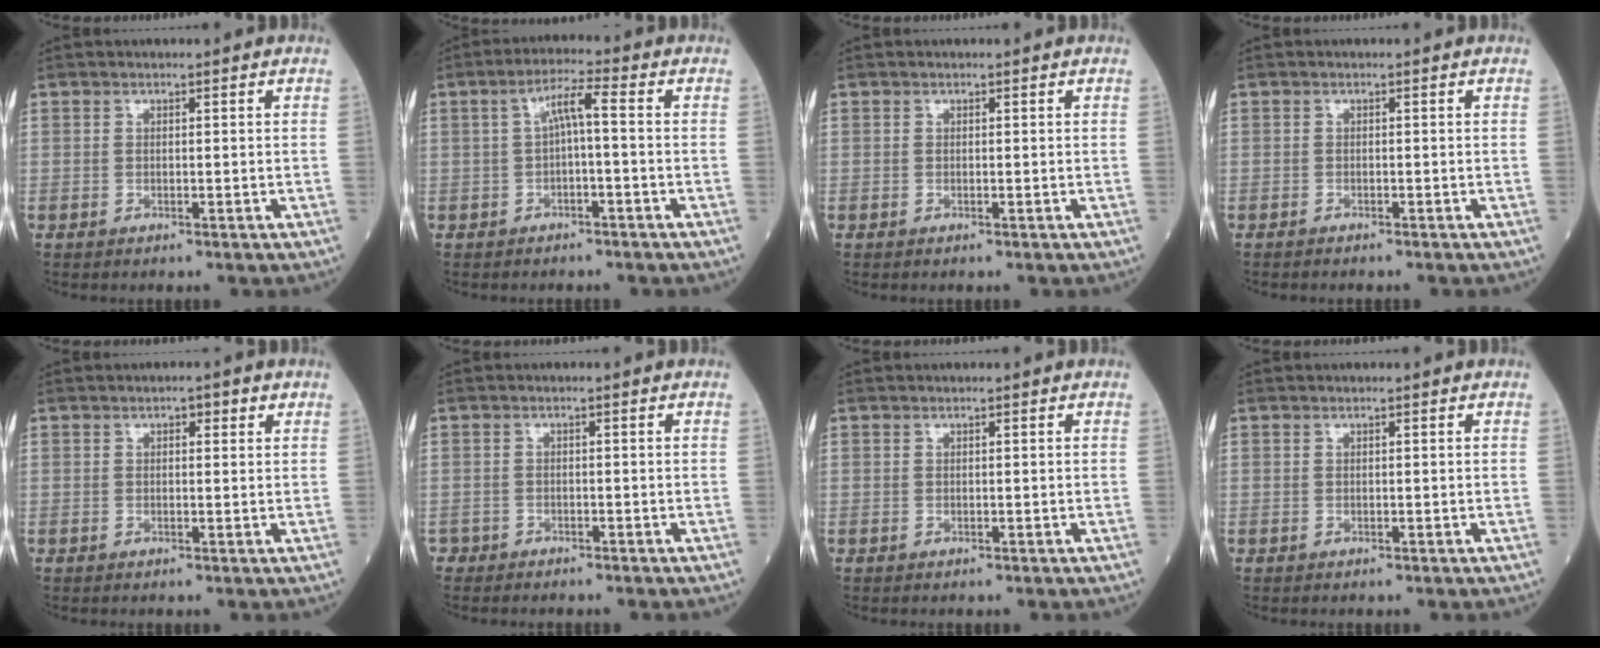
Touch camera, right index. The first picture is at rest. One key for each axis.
{"total": 4.3, "fx": 0.0, "fy": 0.5, "fz": 4.2, "tx": -0.075, "ty": 0.021, "tz": 0.001}
{"total": 0.0}
{"total": 0.9, "fx": -0.9, "fy": 0.0, "fz": 0.2, "tx": -0.006, "ty": -0.001, "tz": -0.014}
{"total": 1.9, "fx": 1.1, "fy": 0.8, "fz": 1.4, "tx": -0.018, "ty": 0.006, "tz": 0.013}
{"total": 2.6, "fx": -2.2, "fy": 0.9, "fz": -1.1, "tx": 0.018, "ty": 0.003, "tz": -0.044}
{"total": 0.0}
{"total": 0.0}